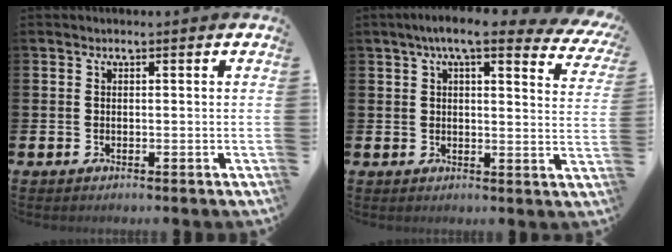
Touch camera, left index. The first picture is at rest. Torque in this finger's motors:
{"motor_torque": [1.09, -1.05, 0.23, 0.21]}